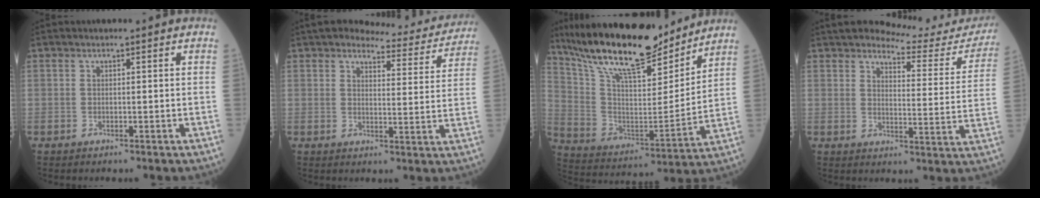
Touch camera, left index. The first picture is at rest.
{"total": 10.7, "force": [10.2, 2.3, 2.4], "torque": [-0.023, -0.012, 0.116]}
{"total": 21.5, "force": [18.0, 4.3, 10.8], "torque": [-0.199, 0.000, 0.314]}
{"total": 14.4, "force": [14.0, 2.1, 2.5], "torque": [-0.020, -0.054, 0.154]}